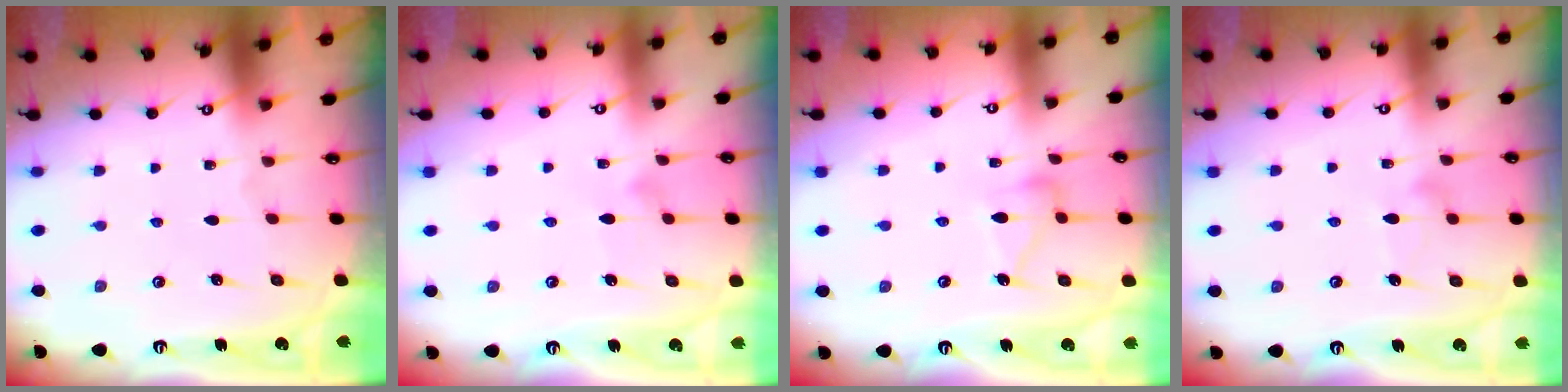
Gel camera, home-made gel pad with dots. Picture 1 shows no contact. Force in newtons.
{"total": 7.2, "press": 7.2, "slide": 0.3}
{"total": 9.1, "press": 9.1, "slide": 0.5}
{"total": 9.4, "press": 9.3, "slide": 0.5}